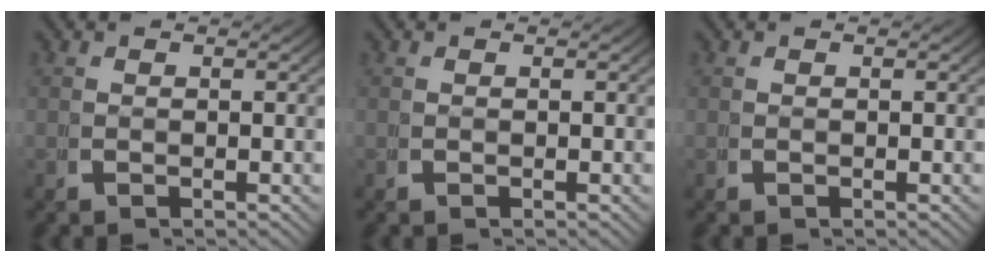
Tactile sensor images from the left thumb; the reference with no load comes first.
{"total": 0.0}
{"total": 0.0}